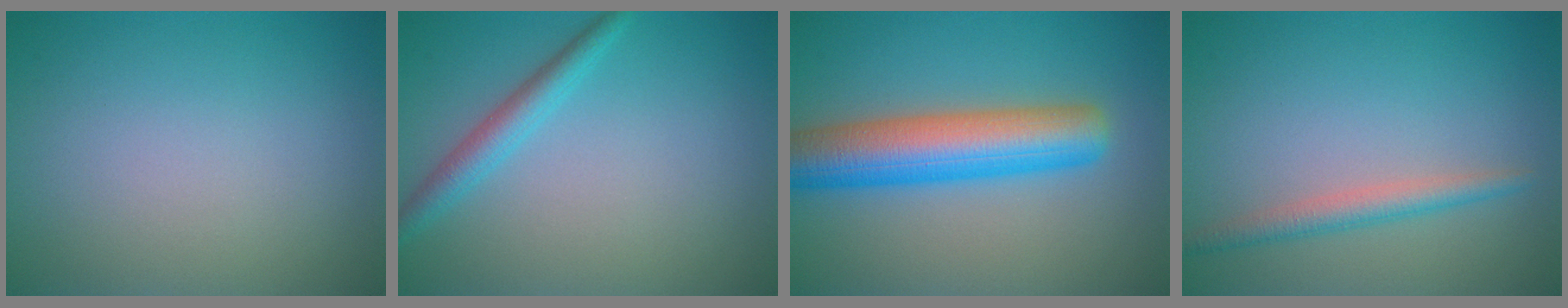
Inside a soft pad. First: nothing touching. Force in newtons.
{"total": 2.4, "press": 2.4, "slide": 0.1}
{"total": 8.1, "press": 8.1, "slide": 0.3}
{"total": 2.3, "press": 2.3, "slide": 0.1}